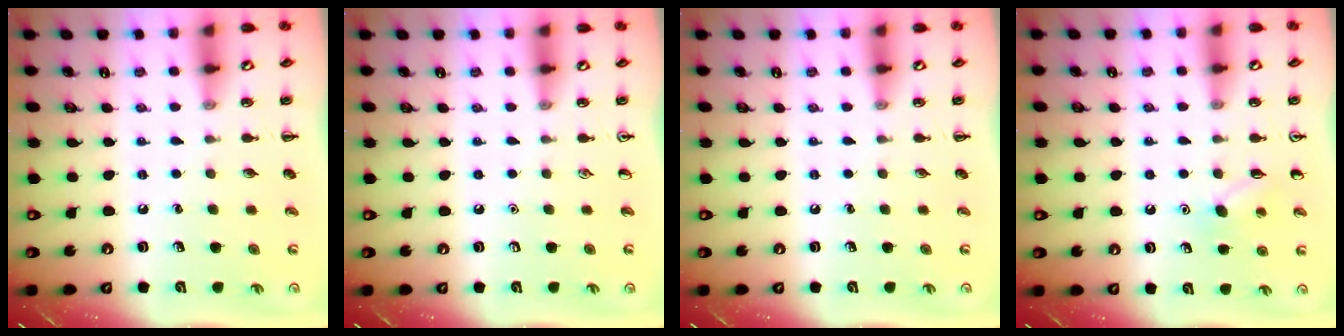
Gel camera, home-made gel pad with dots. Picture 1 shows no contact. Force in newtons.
{"total": 0.0}
{"total": 0.0}
{"total": 6.4, "press": 6.1, "slide": 1.9}